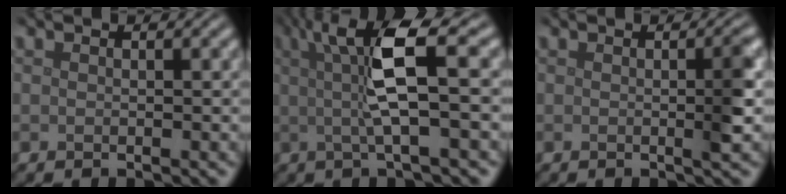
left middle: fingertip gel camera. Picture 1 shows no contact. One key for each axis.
{"total": 6.9, "fx": 1.5, "fy": 1.2, "fz": 6.7, "tx": -0.122, "ty": 0.013, "tz": 0.022}
{"total": 2.2, "fx": 0.0, "fy": 0.3, "fz": 2.1, "tx": -0.031, "ty": 0.000, "tz": -0.005}